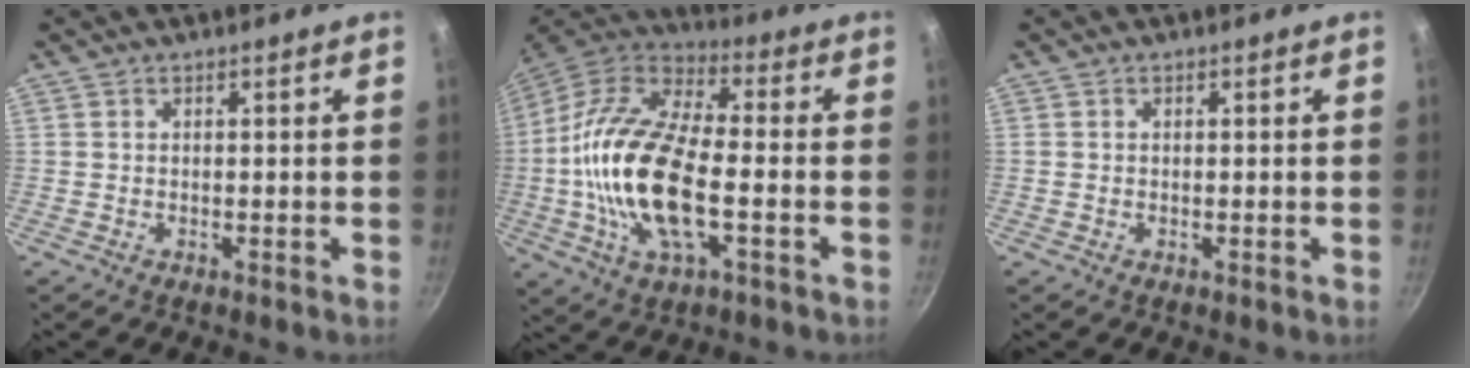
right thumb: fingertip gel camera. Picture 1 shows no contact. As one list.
[{"total": 21.5, "force": [-3.3, 9.6, 19.0], "torque": [-0.365, 0.029, -0.078]}, {"total": 0.0}]